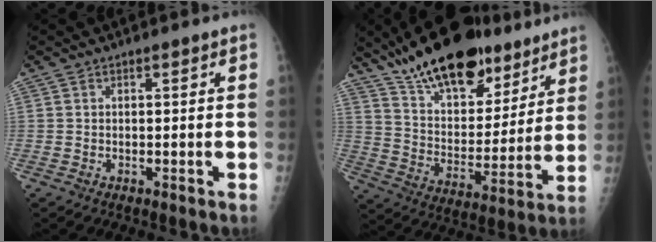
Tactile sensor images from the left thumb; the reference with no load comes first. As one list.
[{"total": 24.4, "force": [17.6, 10.7, 13.1], "torque": [-0.177, -0.066, 0.286]}]